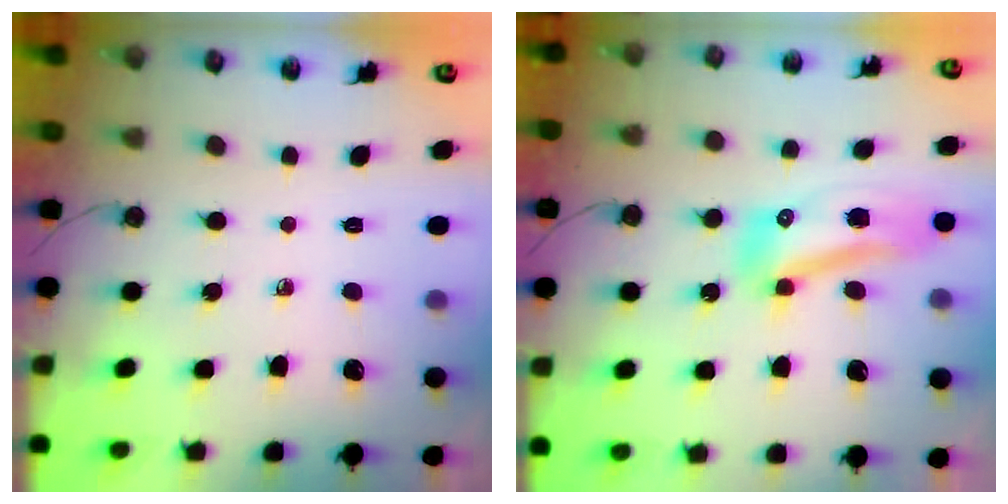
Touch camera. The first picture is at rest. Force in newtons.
{"total": 10.6, "press": 10.6, "slide": 0.8}